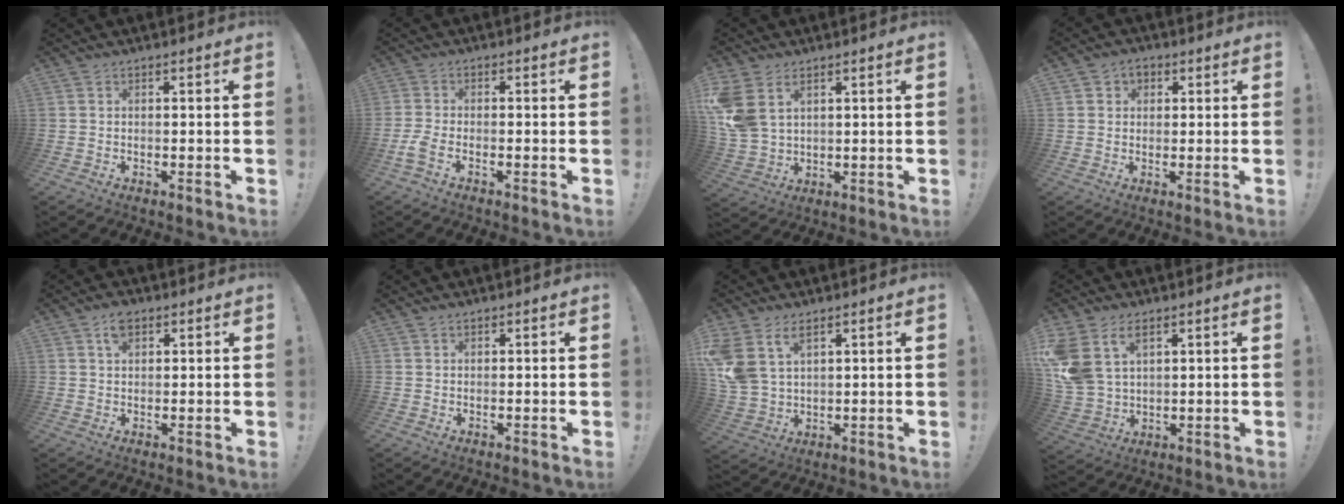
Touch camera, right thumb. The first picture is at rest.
{"total": 3.3, "force": [-1.7, 0.9, 2.7], "torque": [-0.068, -0.009, -0.030]}
{"total": 8.6, "force": [4.4, 5.5, 4.9], "torque": [-0.106, -0.015, 0.090]}
{"total": 3.3, "force": [1.0, 2.9, 1.3], "torque": [-0.017, 0.003, 0.017]}
{"total": 4.2, "force": [2.1, 2.7, 2.5], "torque": [-0.036, -0.001, 0.037]}
{"total": 0.7, "force": [0.6, 0.4, 0.0], "torque": [0.001, -0.001, 0.011]}
{"total": 9.6, "force": [5.4, 5.9, 5.4], "torque": [-0.119, -0.022, 0.109]}
{"total": 11.0, "force": [5.8, 7.1, 6.1], "torque": [-0.133, -0.020, 0.119]}